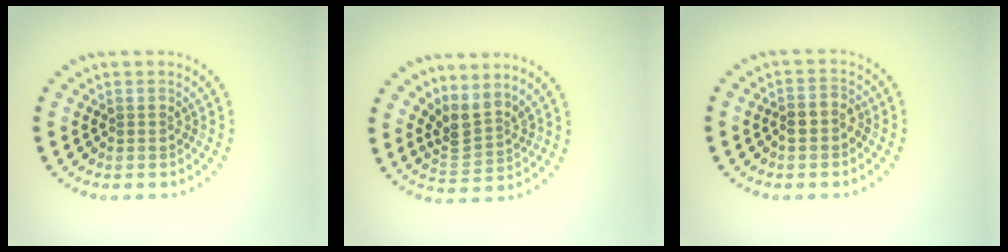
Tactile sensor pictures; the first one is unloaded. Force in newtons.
{"total": 3.0, "press": 2.2, "slide": 2.1}
{"total": 1.5, "press": 1.3, "slide": 0.8}